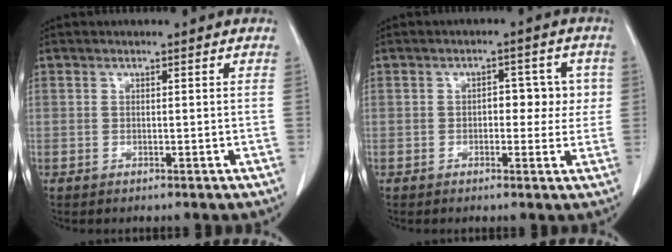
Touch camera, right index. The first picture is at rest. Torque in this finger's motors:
{"motor_torque": [0.07, 0.02, 0.04, 0.01]}